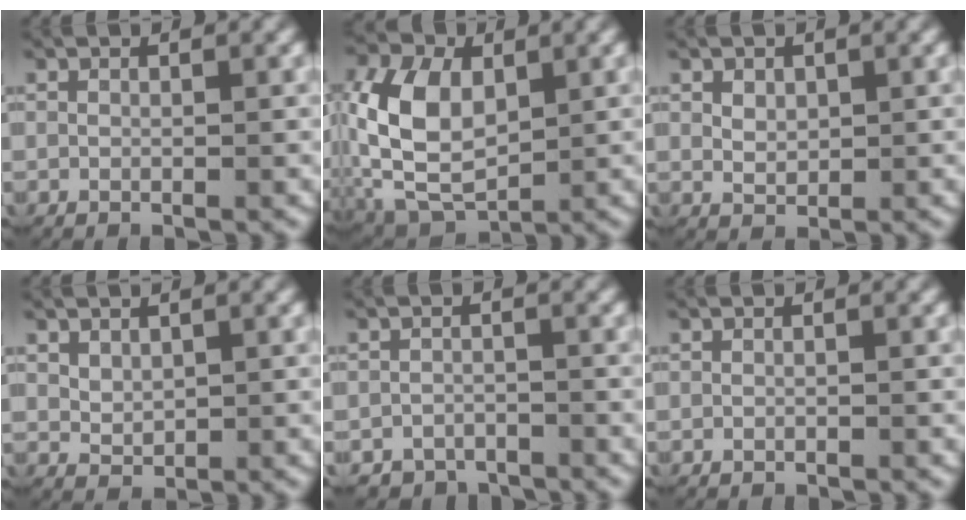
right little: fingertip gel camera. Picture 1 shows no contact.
{"total": 8.6, "force": [-0.1, 6.2, 5.9], "torque": [-0.158, -0.039, 0.016]}
{"total": 1.5, "force": [0.5, 1.1, 0.8], "torque": [-0.021, -0.007, 0.018]}
{"total": 1.7, "force": [0.9, 1.1, 0.8], "torque": [-0.017, -0.006, 0.028]}
{"total": 3.8, "force": [-3.5, 1.7, -0.1], "torque": [0.018, -0.011, -0.061]}
{"total": 0.0}